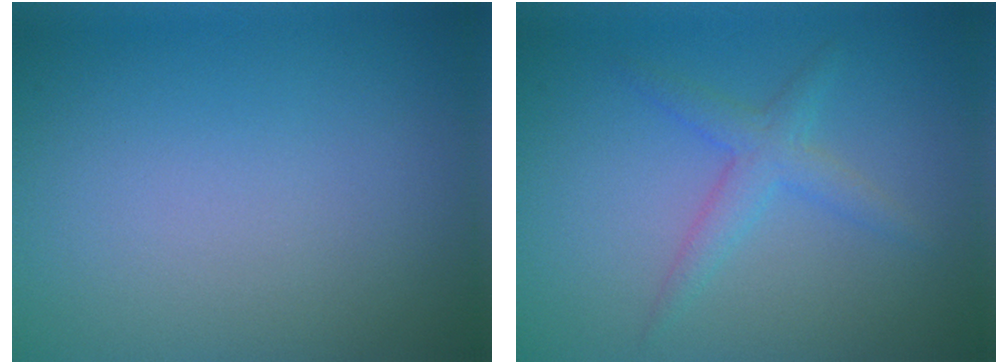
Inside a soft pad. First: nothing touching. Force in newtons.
{"total": 2.2, "press": 2.2, "slide": 0.1}